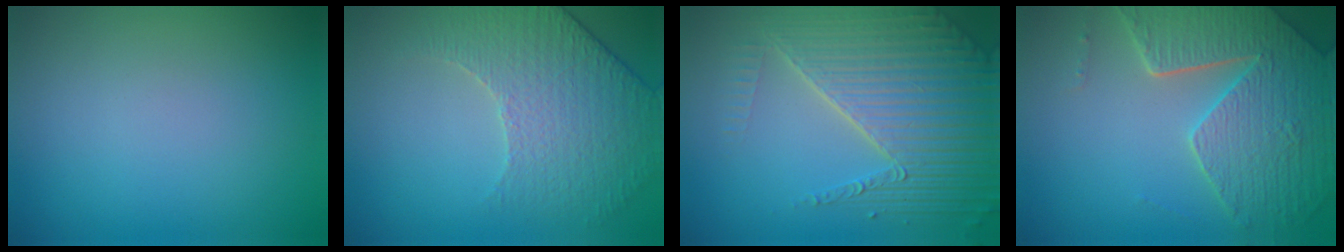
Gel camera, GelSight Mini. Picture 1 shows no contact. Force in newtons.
{"total": 4.3, "press": 4.0, "slide": 1.5}
{"total": 7.7, "press": 5.8, "slide": 5.2}
{"total": 7.3, "press": 5.5, "slide": 4.7}